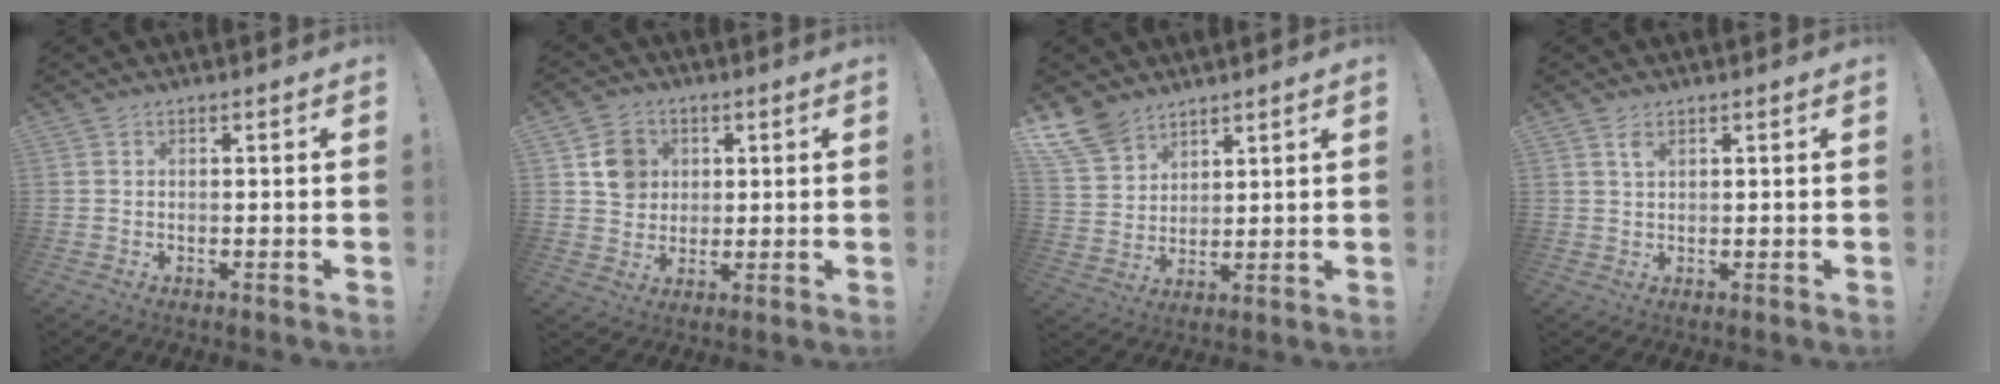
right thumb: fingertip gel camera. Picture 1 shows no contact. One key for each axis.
{"total": 8.6, "fx": 2.5, "fy": 7.9, "fz": 2.5, "tx": -0.020, "ty": -0.006, "tz": 0.053}
{"total": 10.1, "fx": 7.9, "fy": 5.5, "fz": 3.1, "tx": -0.066, "ty": -0.047, "tz": 0.158}
{"total": 2.3, "fx": 1.3, "fy": 1.0, "fz": 1.6, "tx": -0.019, "ty": -0.006, "tz": 0.020}